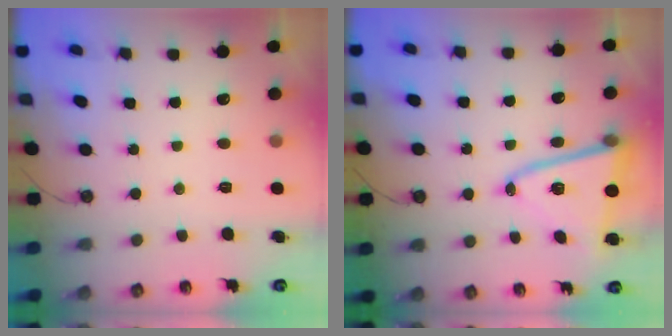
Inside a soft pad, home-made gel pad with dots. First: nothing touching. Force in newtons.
{"total": 13.8, "press": 13.6, "slide": 2.4}